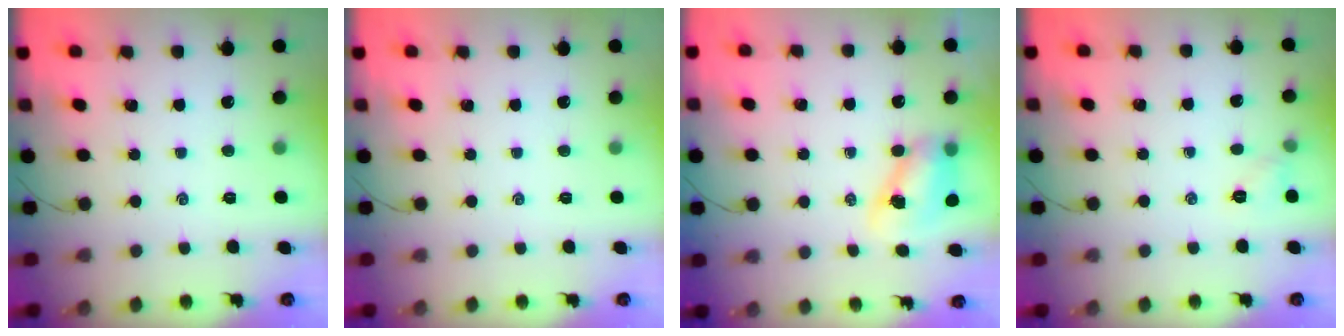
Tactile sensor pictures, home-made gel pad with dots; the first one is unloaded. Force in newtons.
{"total": 0.0}
{"total": 8.6, "press": 8.4, "slide": 1.5}
{"total": 5.0, "press": 4.7, "slide": 1.5}